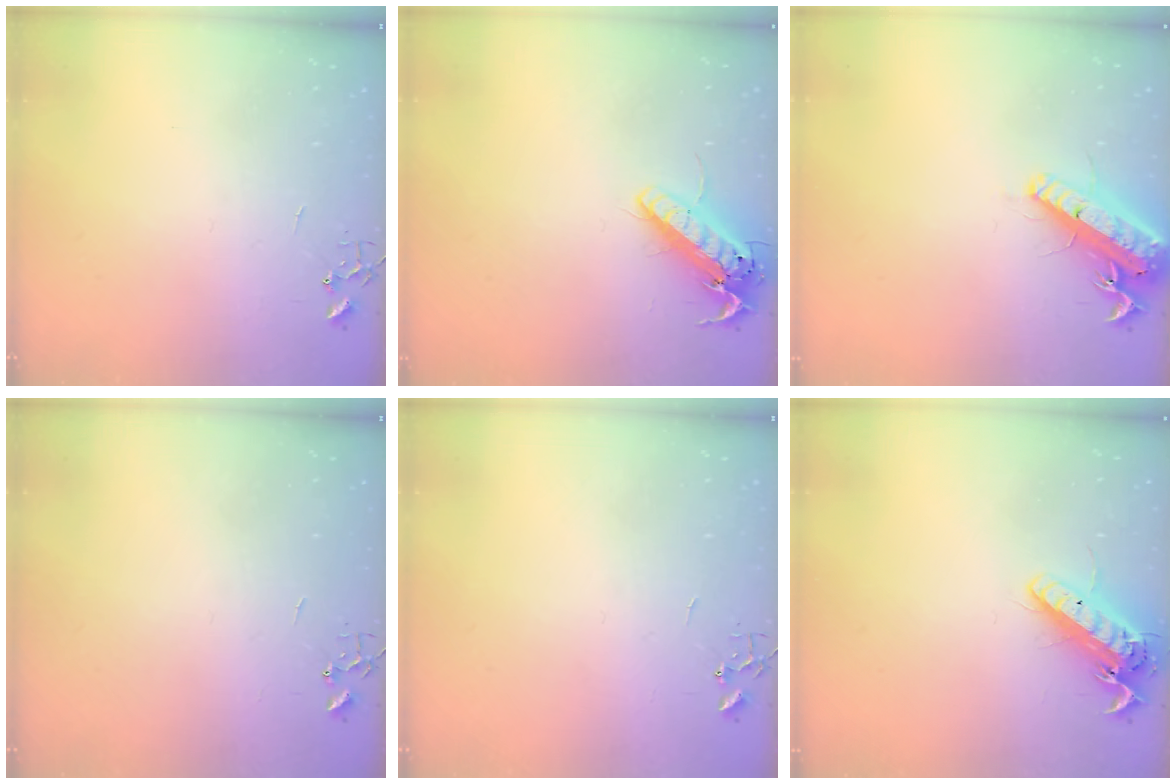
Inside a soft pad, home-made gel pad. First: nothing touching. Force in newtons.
{"total": 14.9, "press": 14.7, "slide": 2.8}
{"total": 17.1, "press": 16.8, "slide": 3.4}
{"total": 0.0}
{"total": 0.0}
{"total": 15.7, "press": 15.3, "slide": 3.3}